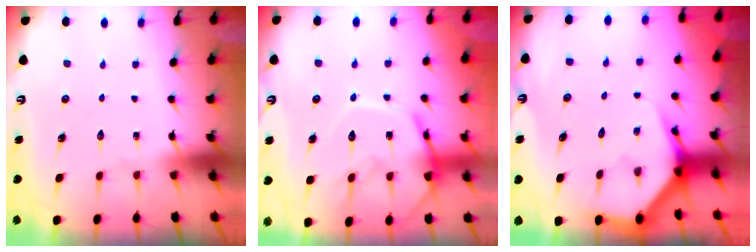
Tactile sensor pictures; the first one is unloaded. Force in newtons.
{"total": 13.5, "press": 13.4, "slide": 1.2}
{"total": 3.8, "press": 3.8, "slide": 0.2}